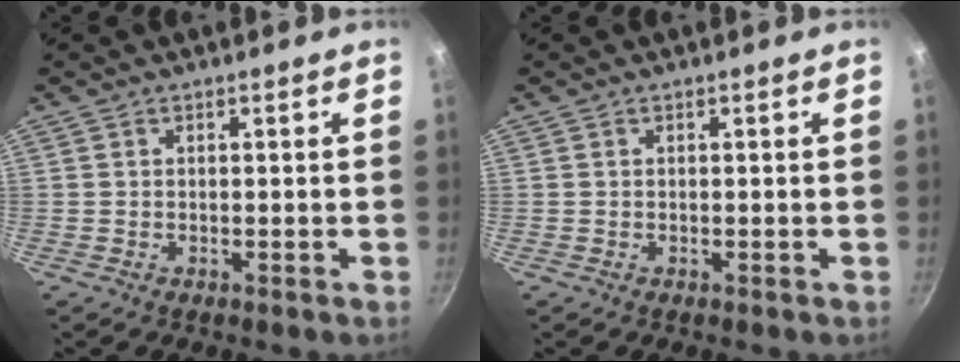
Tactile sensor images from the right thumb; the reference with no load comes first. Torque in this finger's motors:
{"motor_torque": [-0.03, 0.01, 0.00, 0.00, 0.00]}